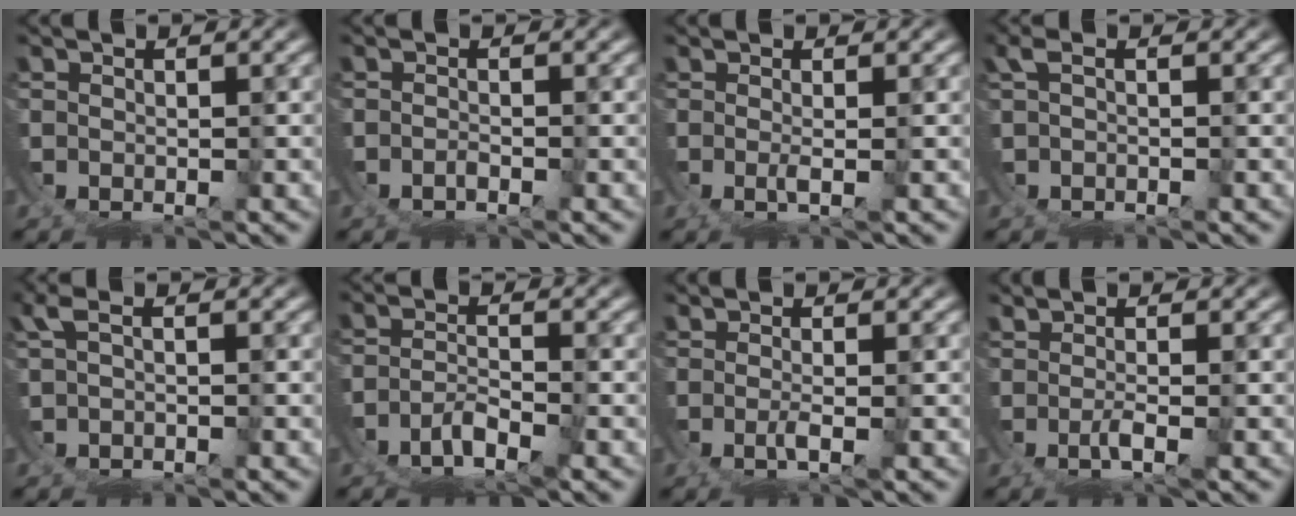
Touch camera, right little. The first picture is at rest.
{"total": 2.0, "force": [-1.6, 0.9, 0.7], "torque": [-0.018, -0.015, -0.020]}
{"total": 2.3, "force": [0.9, -1.9, 0.9], "torque": [-0.013, -0.003, 0.019]}
{"total": 2.1, "force": [0.3, 1.5, 1.4], "torque": [-0.024, 0.012, -0.001]}
{"total": 2.6, "force": [0.8, 1.8, 1.7], "torque": [-0.029, 0.015, 0.007]}
{"total": 4.1, "force": [-2.8, 2.4, 1.8], "torque": [-0.040, -0.020, -0.037]}
{"total": 2.5, "force": [1.1, -1.8, 1.2], "torque": [-0.015, 0.001, 0.021]}
{"total": 2.5, "force": [1.3, -1.6, 1.5], "torque": [-0.014, 0.005, 0.021]}